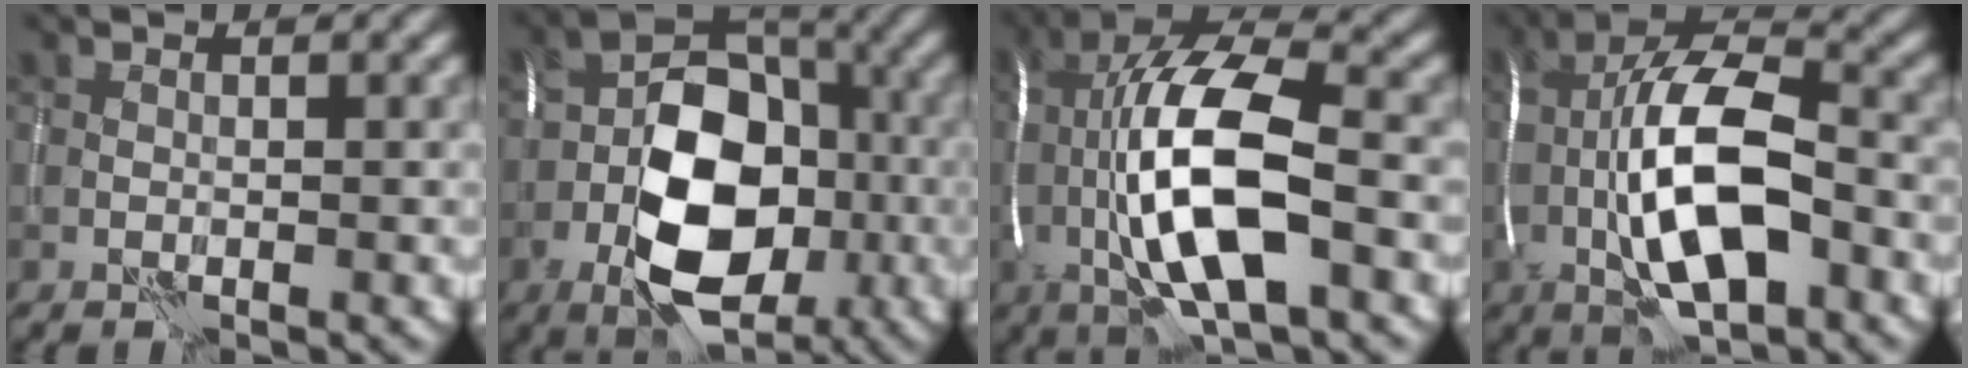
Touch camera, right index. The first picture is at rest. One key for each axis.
{"total": 11.9, "fx": -3.7, "fy": 7.4, "fz": 8.6, "tx": -0.143, "ty": 0.001, "tz": -0.070}
{"total": 13.3, "fx": -2.0, "fy": 5.2, "fz": 12.1, "tx": -0.229, "ty": 0.020, "tz": -0.048}
{"total": 12.1, "fx": -2.1, "fy": 5.3, "fz": 10.7, "tx": -0.193, "ty": 0.016, "tz": -0.049}